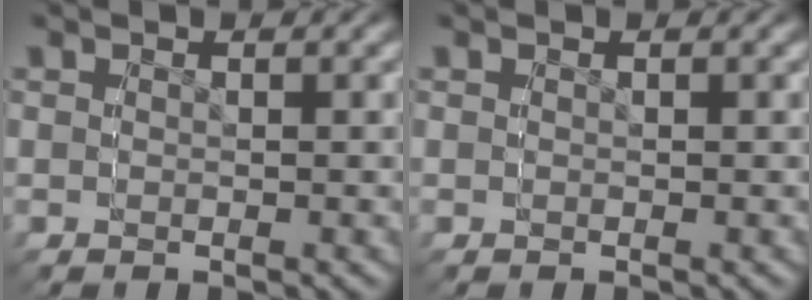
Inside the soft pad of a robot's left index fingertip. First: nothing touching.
{"total": 0.0}